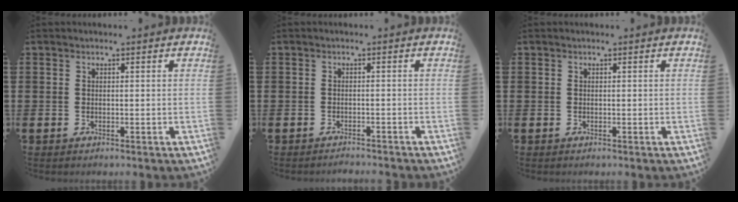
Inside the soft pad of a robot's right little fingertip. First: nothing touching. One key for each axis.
{"total": 0.9, "fx": -0.9, "fy": -0.1, "fz": 0.0, "tx": -0.002, "ty": 0.001, "tz": -0.020}
{"total": 0.0}